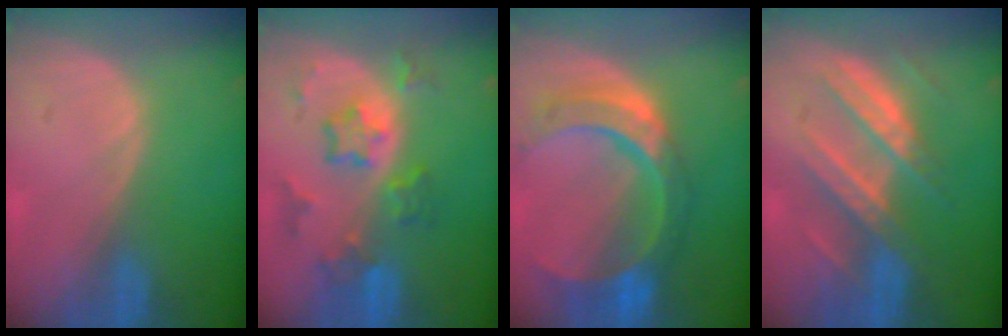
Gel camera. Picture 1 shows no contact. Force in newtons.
{"total": 7.8, "press": 6.8, "slide": 3.9}
{"total": 11.0, "press": 9.2, "slide": 6.0}
{"total": 7.8, "press": 7.8, "slide": 0.3}